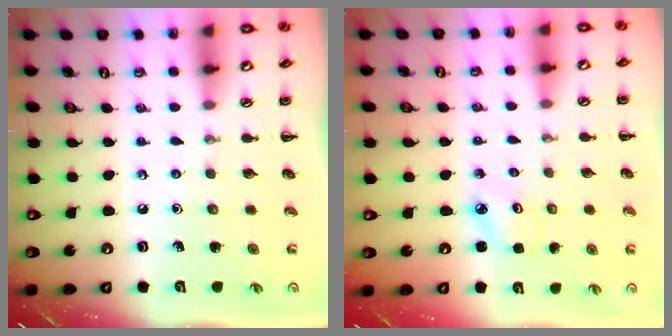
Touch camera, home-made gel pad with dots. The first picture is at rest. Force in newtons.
{"total": 2.5, "press": 2.4, "slide": 0.6}